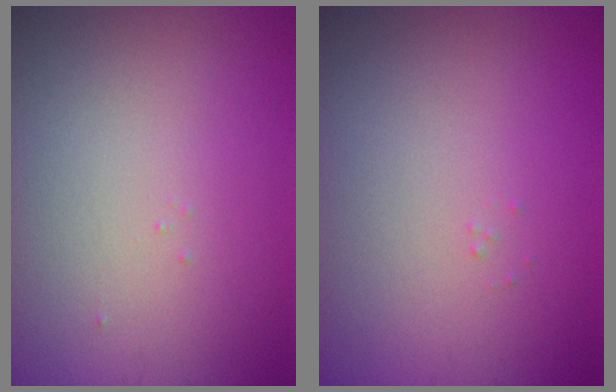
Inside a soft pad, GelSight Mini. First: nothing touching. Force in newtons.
{"total": 0.0}